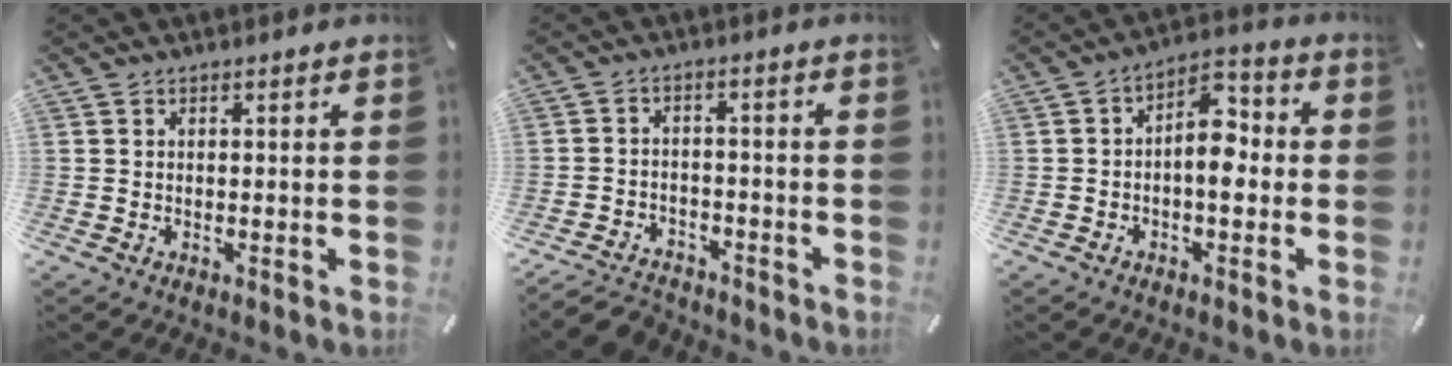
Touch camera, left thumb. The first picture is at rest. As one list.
[{"total": 5.6, "force": [-4.9, 2.3, 1.5], "torque": [-0.030, 0.025, -0.096]}, {"total": 8.3, "force": [-1.2, 4.6, 6.8], "torque": [-0.110, 0.011, -0.024]}]